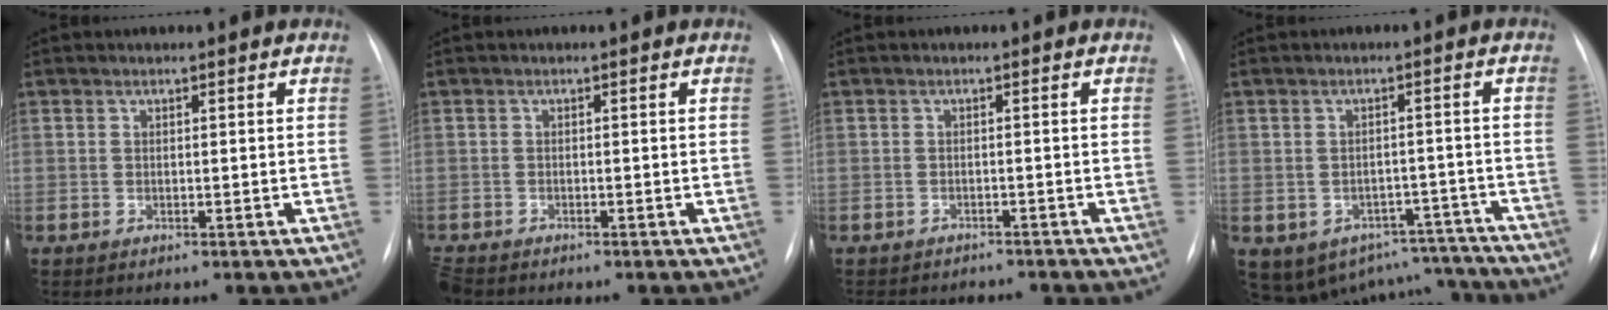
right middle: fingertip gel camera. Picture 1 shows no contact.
{"total": 2.4, "force": [-2.2, 0.7, 0.6], "torque": [-0.011, -0.007, -0.037]}
{"total": 8.1, "force": [-7.5, 2.5, 2.0], "torque": [-0.031, 0.002, -0.090]}
{"total": 13.6, "force": [-10.7, 7.7, 3.3], "torque": [-0.052, 0.040, -0.118]}